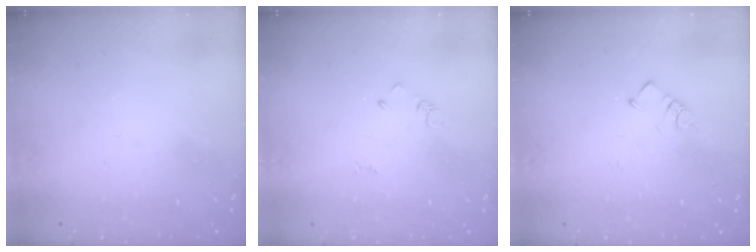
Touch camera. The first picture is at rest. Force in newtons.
{"total": 2.4, "press": 2.4, "slide": 0.3}
{"total": 2.7, "press": 2.7, "slide": 0.4}